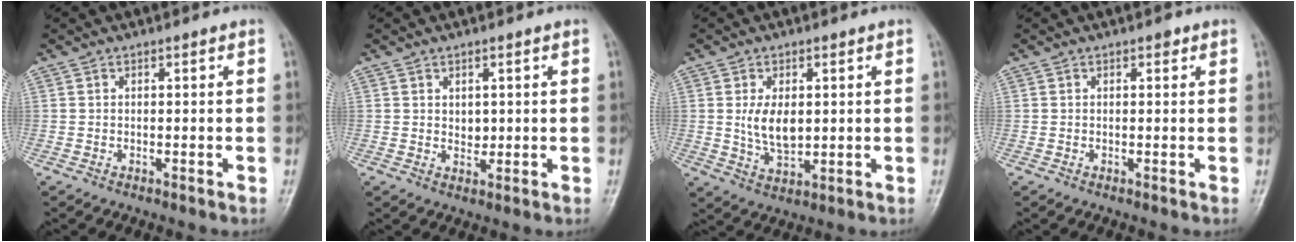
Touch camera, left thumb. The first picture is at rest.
{"total": 2.2, "force": [0.6, 1.6, 1.4], "torque": [-0.011, -0.006, 0.013]}
{"total": 6.8, "force": [0.9, 3.9, 5.5], "torque": [-0.089, -0.013, 0.023]}
{"total": 0.9, "force": [0.5, 0.5, 0.5], "torque": [0.000, -0.001, 0.003]}